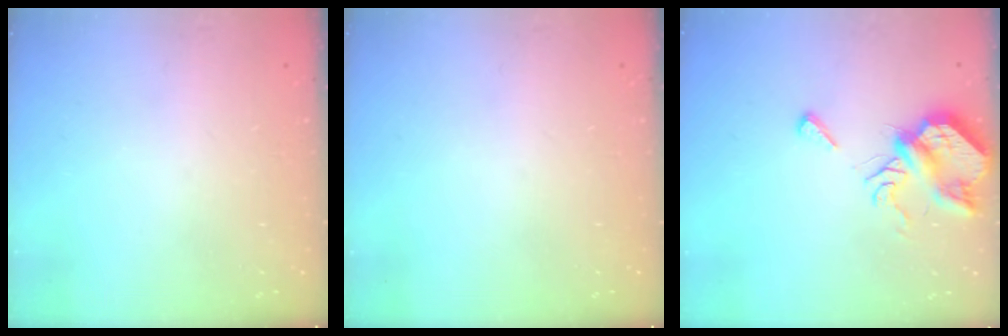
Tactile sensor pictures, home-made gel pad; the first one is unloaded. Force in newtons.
{"total": 0.0}
{"total": 9.2, "press": 9.2, "slide": 0.9}